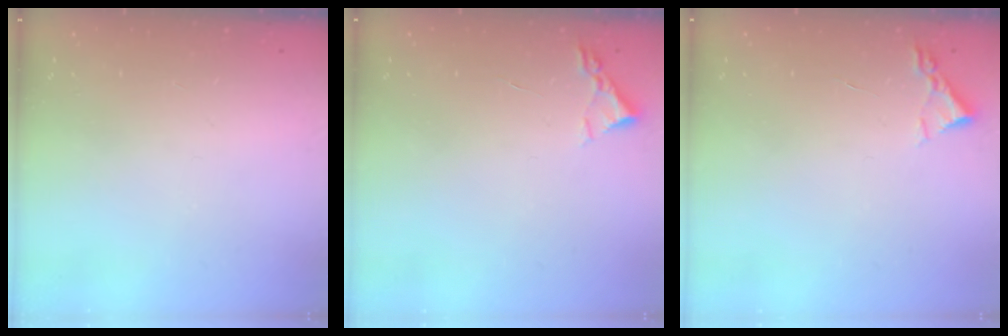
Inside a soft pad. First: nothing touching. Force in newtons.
{"total": 2.4, "press": 2.3, "slide": 0.3}
{"total": 2.2, "press": 2.2, "slide": 0.3}